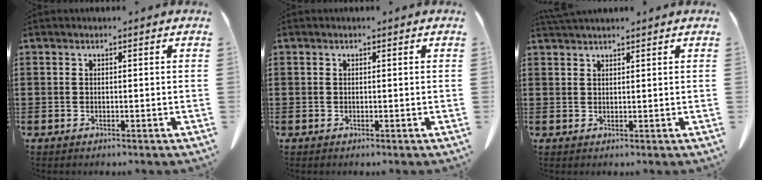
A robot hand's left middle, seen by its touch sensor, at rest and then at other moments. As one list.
[{"total": 0.0}, {"total": 1.7, "force": [1.6, 0.1, 0.3], "torque": [-0.009, 0.000, 0.032]}]